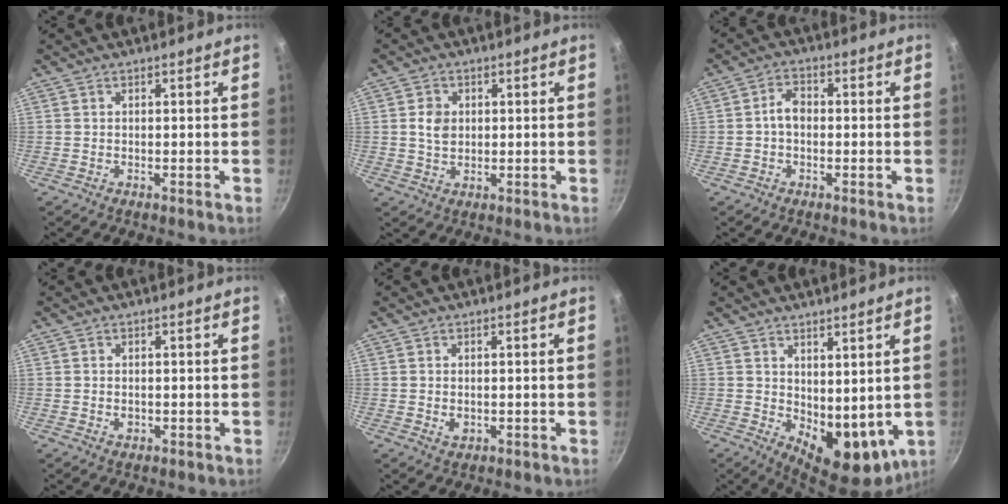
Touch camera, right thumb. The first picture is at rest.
{"total": 4.3, "force": [0.7, 3.4, 2.5], "torque": [-0.033, -0.002, 0.012]}
{"total": 3.8, "force": [-0.4, 2.7, 2.7], "torque": [-0.039, 0.018, -0.013]}
{"total": 1.5, "force": [-0.2, 1.1, 1.0], "torque": [-0.014, 0.000, -0.003]}
{"total": 2.1, "force": [-0.2, 1.6, 1.5], "torque": [-0.024, -0.003, -0.001]}
{"total": 10.6, "force": [2.0, 6.0, 8.6], "torque": [-0.095, -0.035, 0.047]}